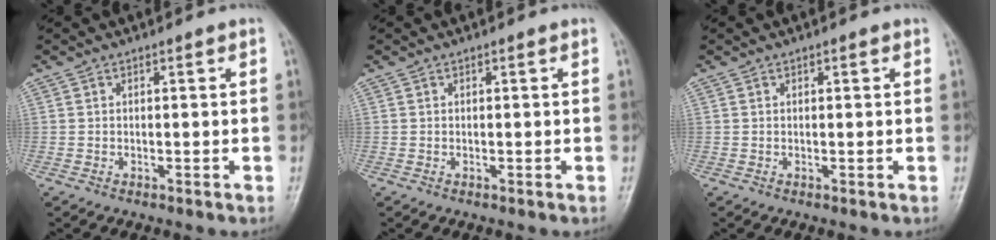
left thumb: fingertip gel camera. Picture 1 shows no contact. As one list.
[{"total": 0.0}, {"total": 0.7, "force": [0.3, 0.3, 0.5], "torque": [-0.006, 0.000, 0.003]}]